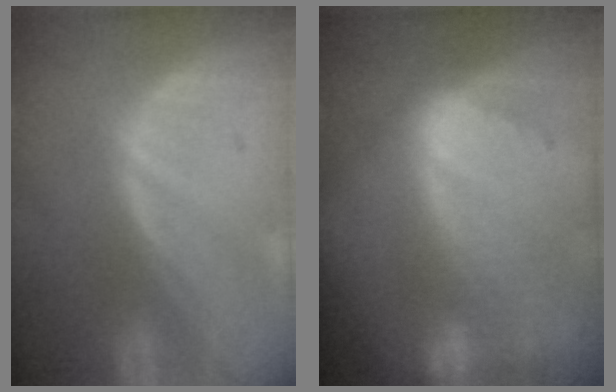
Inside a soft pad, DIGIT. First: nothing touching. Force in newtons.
{"total": 9.3, "press": 8.1, "slide": 4.4}